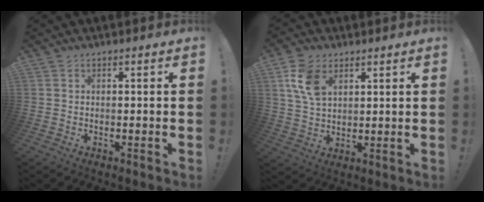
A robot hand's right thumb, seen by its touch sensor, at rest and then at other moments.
{"total": 10.1, "force": [4.6, 6.3, 6.4], "torque": [-0.130, 0.001, 0.091]}